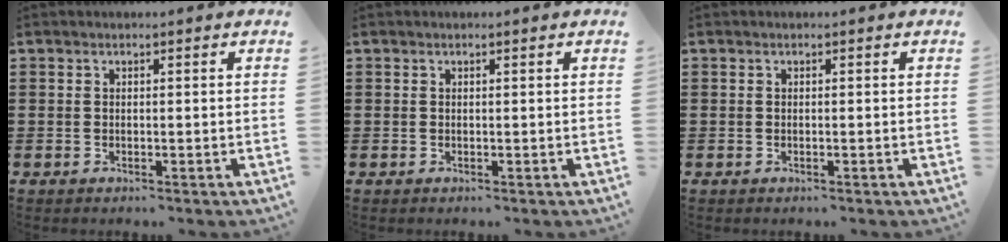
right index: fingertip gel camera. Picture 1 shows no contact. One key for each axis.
{"total": 0.0}
{"total": 0.0}